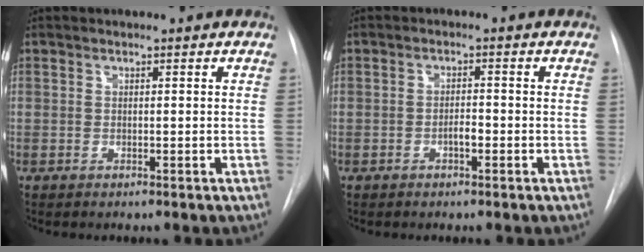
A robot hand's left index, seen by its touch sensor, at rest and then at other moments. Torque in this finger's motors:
{"motor_torque": [0.31, 0.40, 0.01, 0.01]}